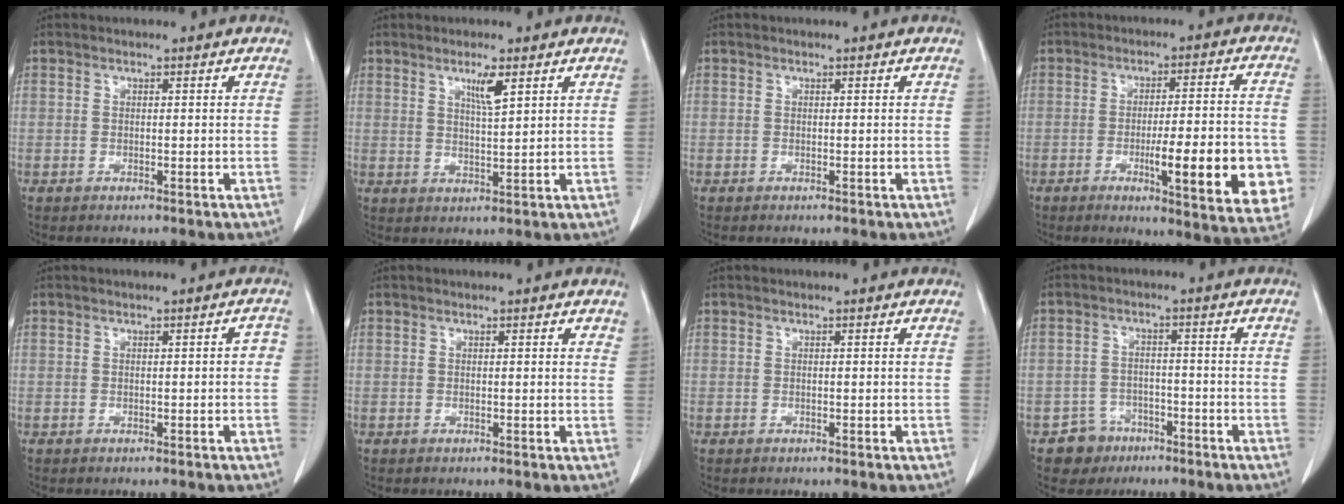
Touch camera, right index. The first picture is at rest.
{"total": 3.6, "force": [2.0, 0.1, 3.0], "torque": [-0.055, -0.005, 0.037]}
{"total": 0.0}
{"total": 15.5, "force": [-4.4, 2.2, 14.7], "torque": [-0.155, -0.001, -0.048]}
{"total": 1.2, "force": [-0.2, 0.5, 1.1], "torque": [-0.006, 0.005, -0.002]}
{"total": 1.1, "force": [0.8, 0.3, 0.6], "torque": [-0.007, 0.001, 0.004]}
{"total": 0.0}
{"total": 5.2, "force": [-3.2, 4.1, 0.1], "torque": [0.008, 0.015, -0.046]}